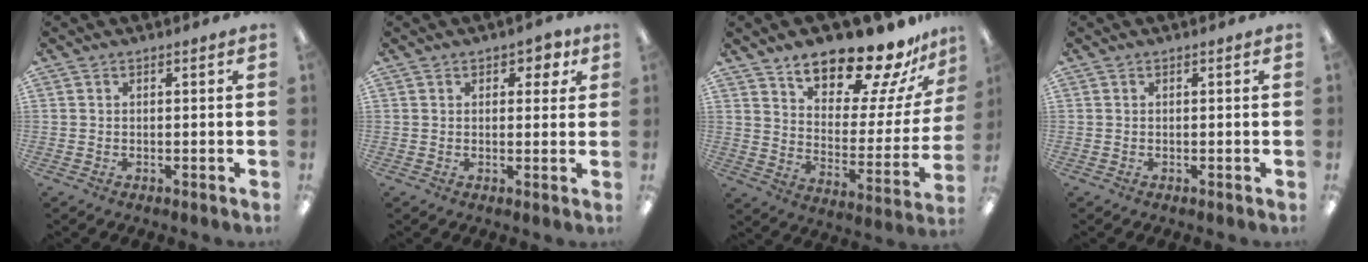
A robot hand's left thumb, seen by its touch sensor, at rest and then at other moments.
{"total": 3.6, "force": [1.9, 2.1, 2.2], "torque": [-0.022, -0.002, 0.028]}
{"total": 18.9, "force": [16.1, 5.5, 8.3], "torque": [-0.122, -0.128, 0.270]}
{"total": 0.0}